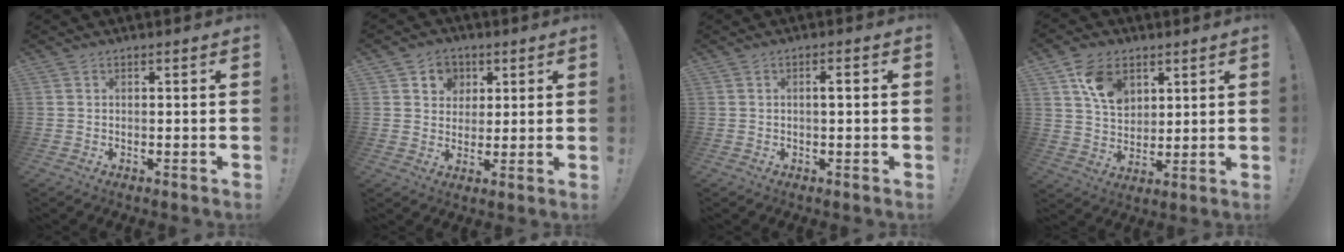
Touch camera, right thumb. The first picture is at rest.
{"total": 6.9, "force": [2.5, 6.3, 1.4], "torque": [-0.017, -0.018, 0.048]}
{"total": 2.0, "force": [0.2, 0.1, 2.0], "torque": [-0.036, 0.002, -0.001]}
{"total": 11.1, "force": [5.8, 7.8, 5.4], "torque": [-0.080, -0.021, 0.113]}